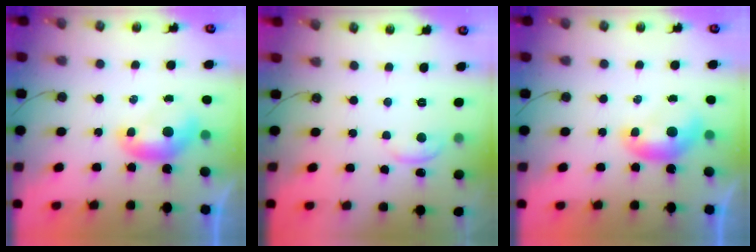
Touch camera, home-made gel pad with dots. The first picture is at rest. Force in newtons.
{"total": 0.9, "press": 0.8, "slide": 0.4}
{"total": 0.0}